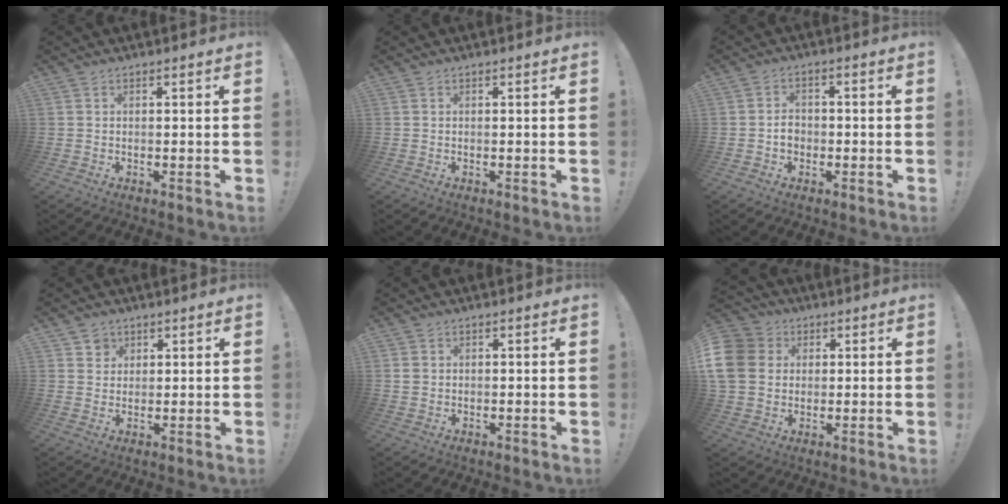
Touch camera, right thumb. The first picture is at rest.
{"total": 0.0}
{"total": 4.1, "force": [-1.1, 3.3, 2.0], "torque": [-0.020, 0.005, -0.022]}
{"total": 3.2, "force": [1.9, 2.6, 0.2], "torque": [0.007, -0.013, 0.031]}
{"total": 1.9, "force": [0.4, 1.7, 0.7], "torque": [-0.013, 0.006, 0.007]}
{"total": 12.1, "force": [1.9, 10.4, 5.9], "torque": [-0.112, 0.004, 0.041]}